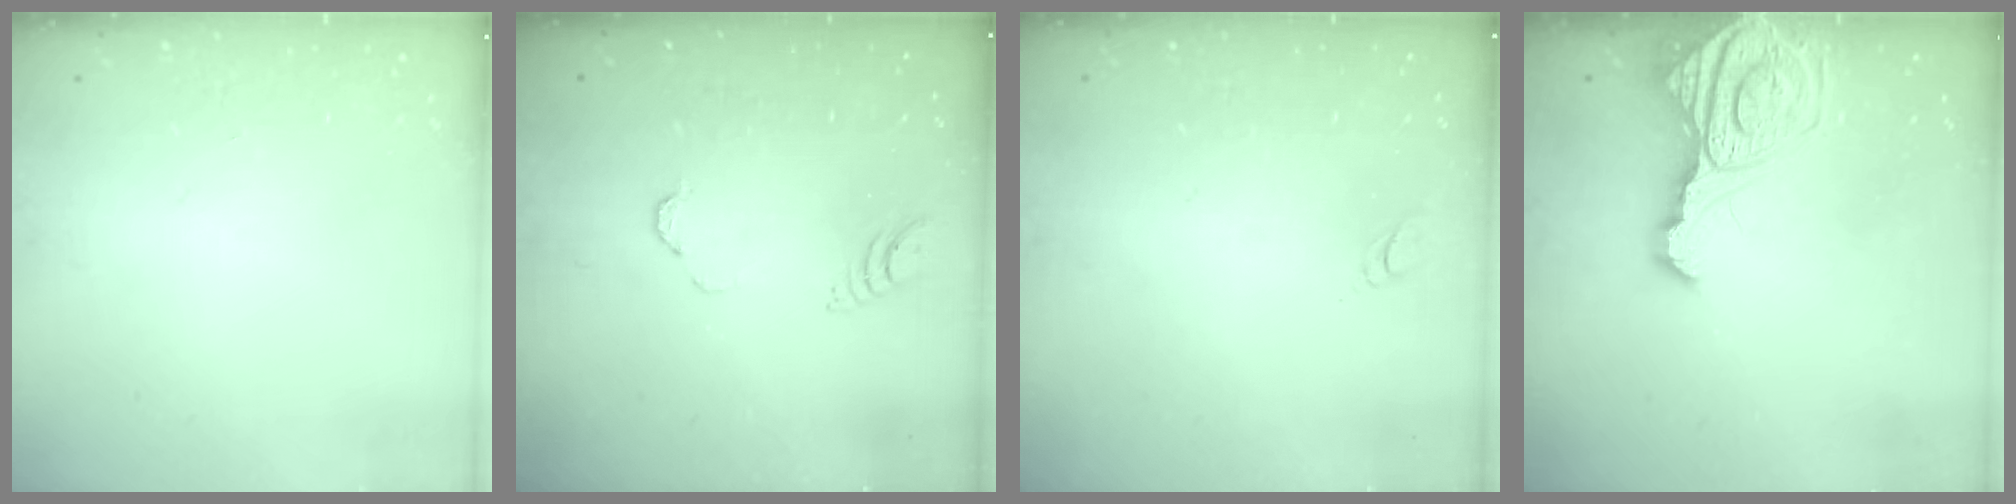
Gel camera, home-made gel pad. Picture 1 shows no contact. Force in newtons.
{"total": 3.3, "press": 3.3, "slide": 0.3}
{"total": 3.0, "press": 3.0, "slide": 0.2}
{"total": 15.7, "press": 15.6, "slide": 1.6}